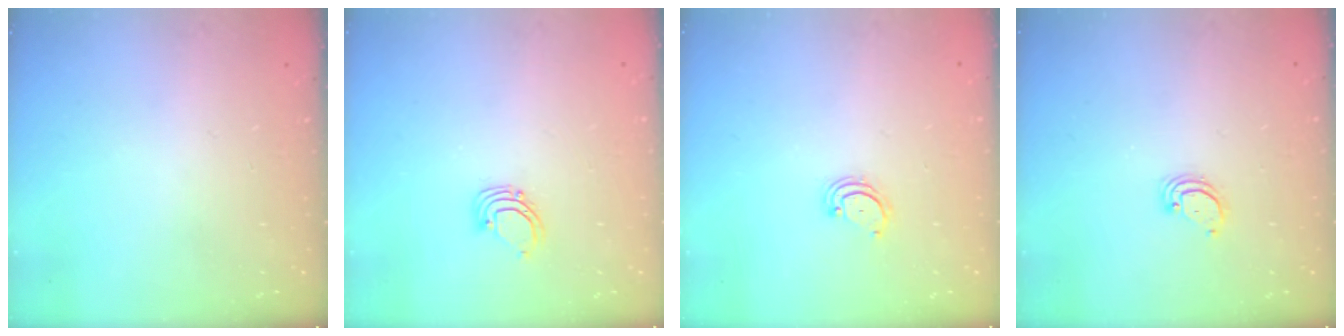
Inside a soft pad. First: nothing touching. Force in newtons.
{"total": 2.9, "press": 2.9, "slide": 0.3}
{"total": 2.9, "press": 2.9, "slide": 0.3}
{"total": 2.6, "press": 2.6, "slide": 0.1}